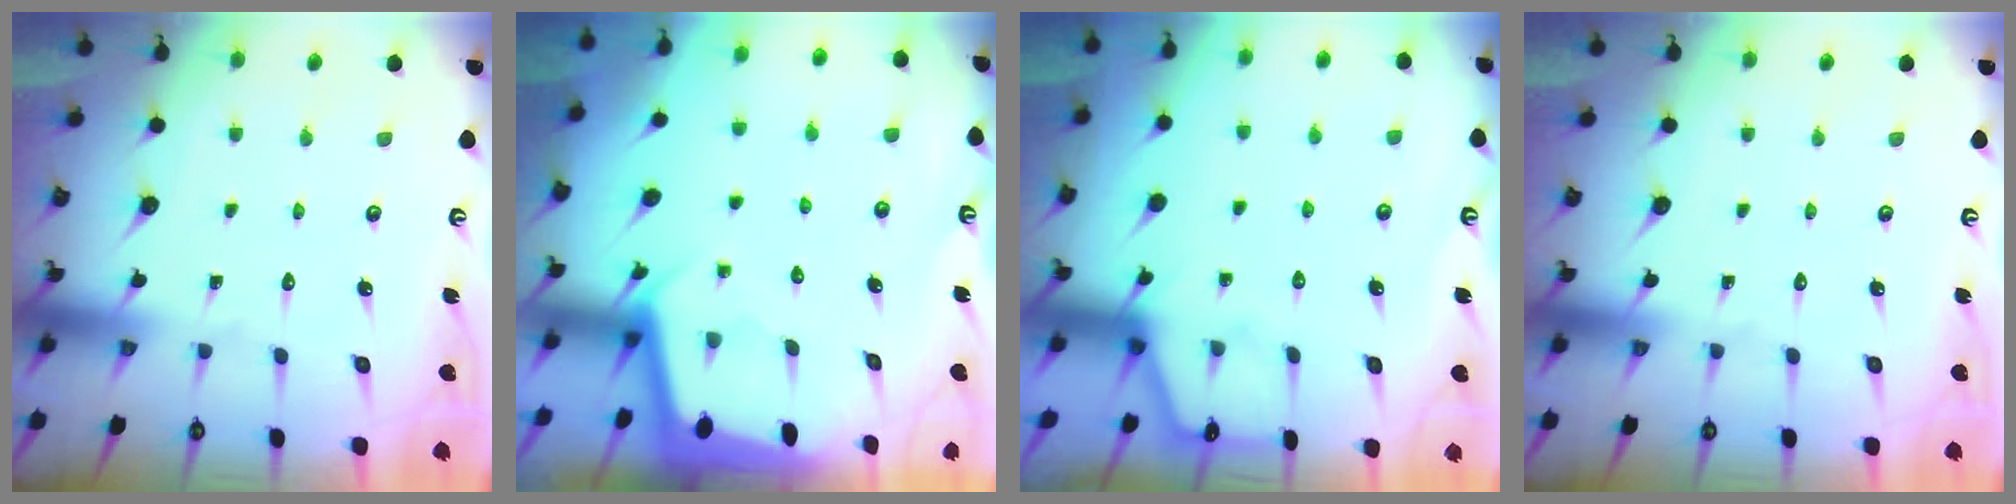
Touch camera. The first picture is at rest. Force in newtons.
{"total": 1.8, "press": 1.8, "slide": 0.1}
{"total": 2.9, "press": 2.9, "slide": 0.5}
{"total": 0.0}